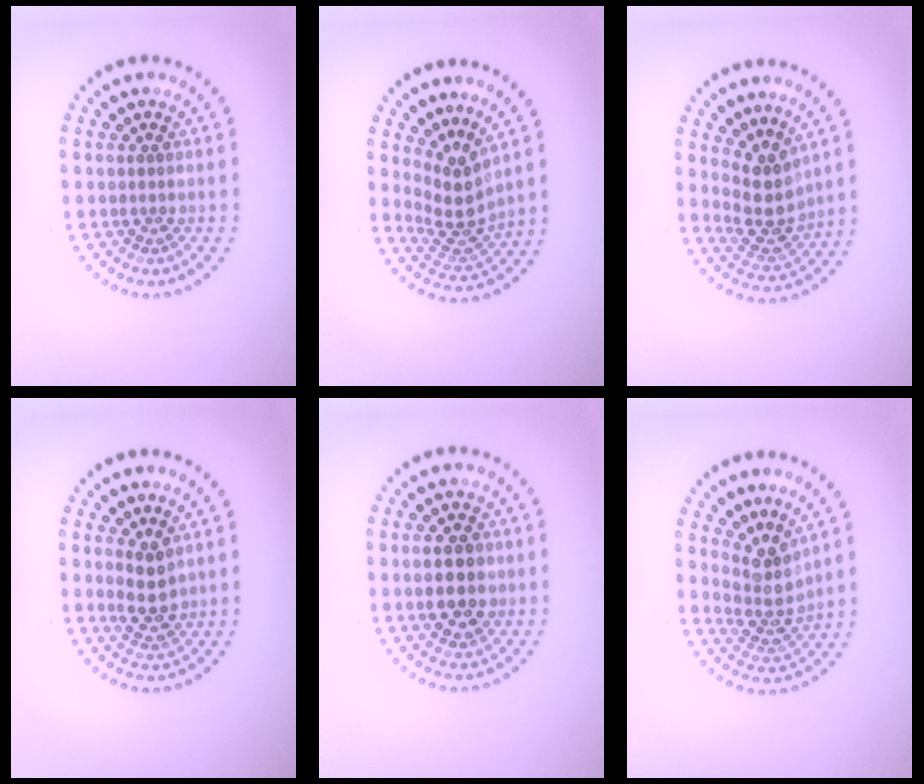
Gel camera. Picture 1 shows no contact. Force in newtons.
{"total": 3.4, "press": 2.6, "slide": 2.2}
{"total": 3.8, "press": 3.2, "slide": 2.1}
{"total": 2.7, "press": 2.6, "slide": 0.7}
{"total": 4.6, "press": 4.6, "slide": 0.1}
{"total": 3.8, "press": 2.7, "slide": 2.6}